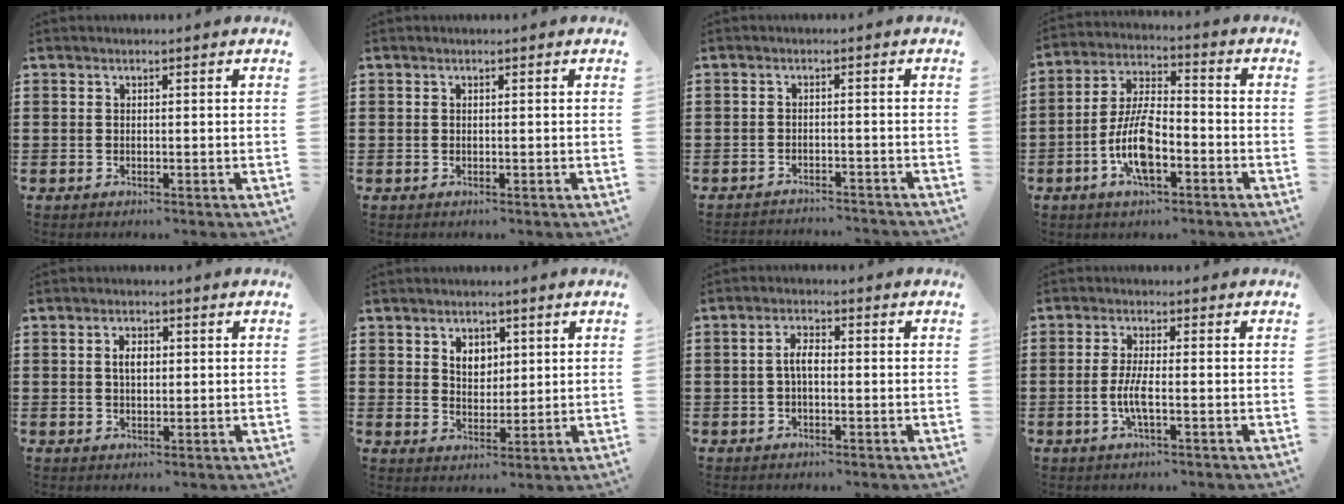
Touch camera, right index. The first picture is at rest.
{"total": 0.0}
{"total": 2.1, "force": [-2.1, 0.0, 0.0], "torque": [-0.005, 0.000, -0.044]}
{"total": 9.6, "force": [-3.4, 3.8, 8.1], "torque": [-0.187, -0.004, -0.069]}
{"total": 2.8, "force": [0.5, 1.5, 2.3], "torque": [-0.047, 0.008, 0.007]}
{"total": 3.5, "force": [1.6, 2.6, 1.7], "torque": [-0.034, 0.008, 0.026]}
{"total": 3.1, "force": [-0.4, 1.3, 2.8], "torque": [-0.062, 0.002, -0.010]}
{"total": 3.9, "force": [-1.1, 0.6, 3.7], "torque": [-0.087, -0.009, -0.027]}